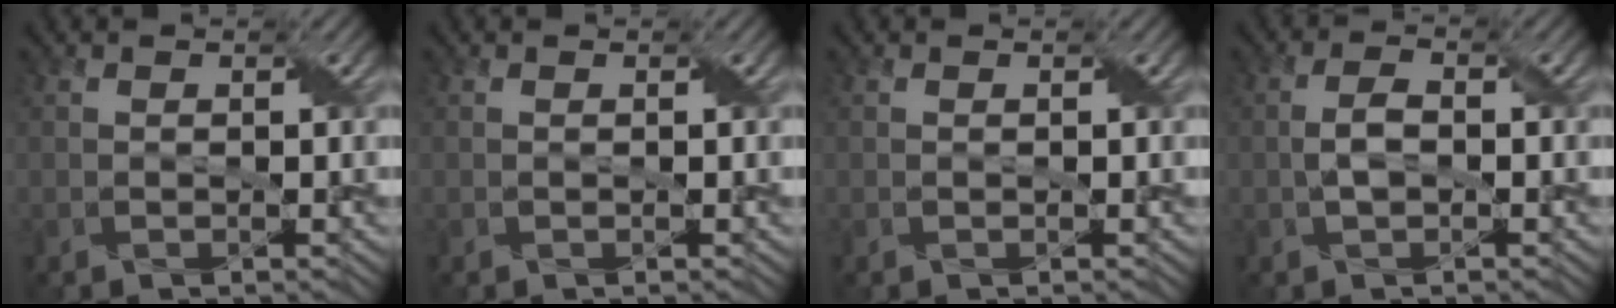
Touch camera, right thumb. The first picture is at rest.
{"total": 0.0}
{"total": 0.0}
{"total": 2.7, "force": [-0.4, 1.4, 2.2], "torque": [-0.050, 0.004, -0.008]}